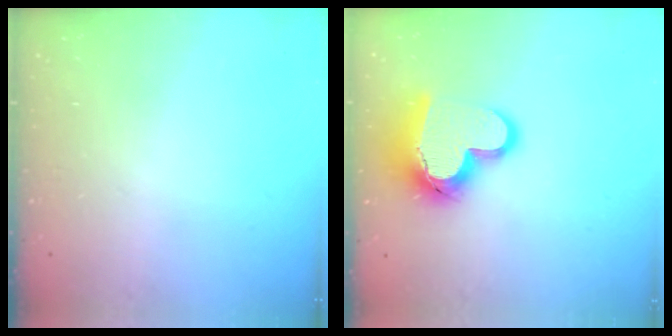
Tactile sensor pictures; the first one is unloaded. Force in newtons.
{"total": 15.9, "press": 15.7, "slide": 2.2}